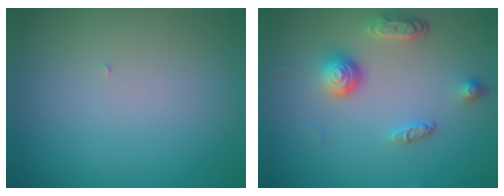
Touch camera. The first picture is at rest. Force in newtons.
{"total": 3.7, "press": 2.7, "slide": 2.6}